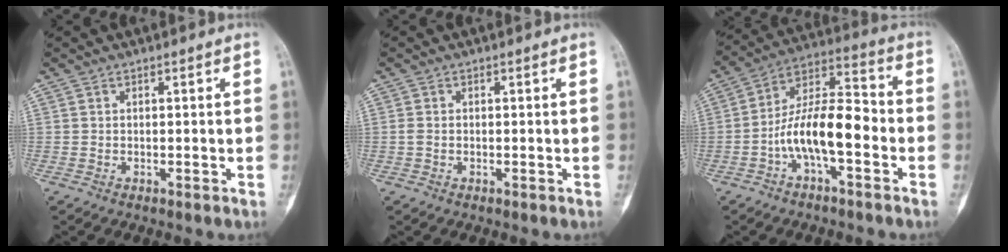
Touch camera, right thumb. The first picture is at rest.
{"total": 0.8, "force": [-0.1, 0.6, 0.6], "torque": [-0.013, 0.001, -0.002]}
{"total": 13.5, "force": [-3.9, 5.3, 11.8], "torque": [-0.207, 0.051, -0.074]}